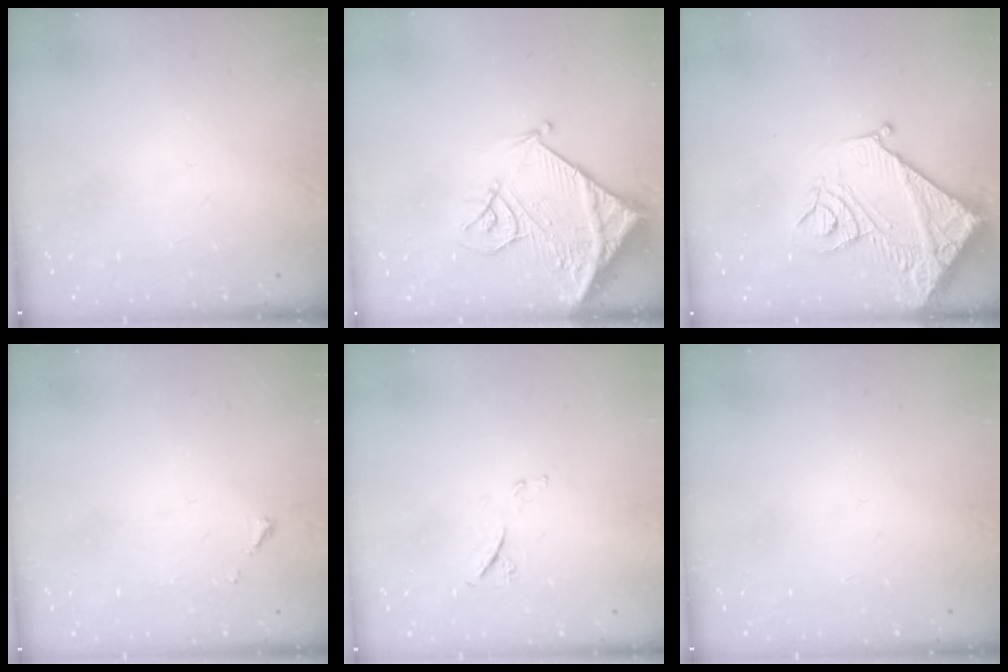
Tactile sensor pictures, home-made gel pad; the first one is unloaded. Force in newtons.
{"total": 16.0, "press": 15.9, "slide": 1.8}
{"total": 16.5, "press": 16.4, "slide": 2.0}
{"total": 2.6, "press": 2.6, "slide": 0.3}
{"total": 5.6, "press": 5.6, "slide": 0.7}
{"total": 0.0}